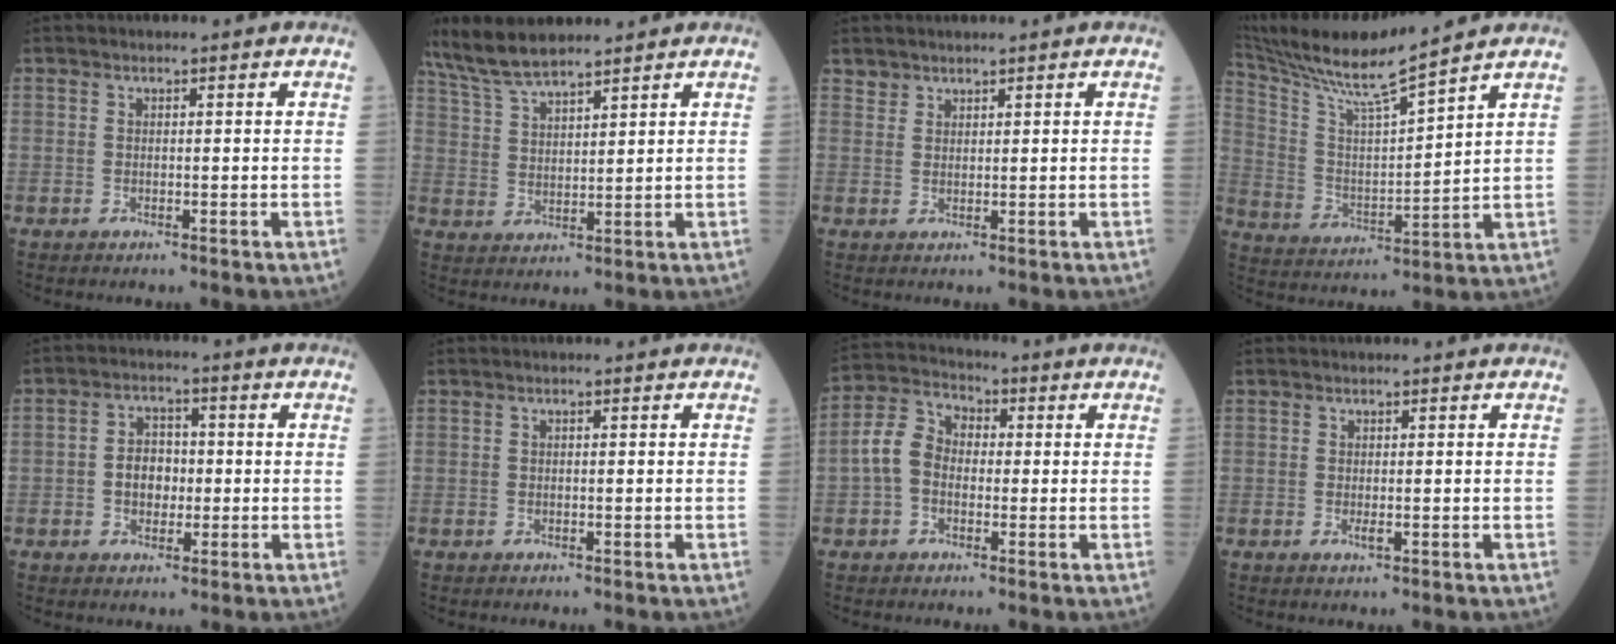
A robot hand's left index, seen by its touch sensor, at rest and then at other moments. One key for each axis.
{"total": 8.8, "fx": 7.7, "fy": 0.9, "fz": 4.0, "tx": -0.094, "ty": 0.019, "tz": 0.154}
{"total": 1.5, "fx": 1.4, "fy": 0.5, "fz": -0.2, "tx": 0.002, "ty": 0.007, "tz": 0.029}
{"total": 13.9, "fx": 12.6, "fy": -1.7, "fz": 5.7, "tx": -0.125, "ty": -0.002, "tz": 0.238}
{"total": 4.8, "fx": -0.8, "fy": 3.6, "fz": 3.2, "tx": -0.063, "ty": 0.013, "tz": -0.015}
{"total": 0.0}
{"total": 6.6, "fx": -0.9, "fy": 4.9, "fz": 4.3, "tx": -0.106, "ty": 0.028, "tz": -0.027}
{"total": 0.6, "fx": 0.0, "fy": 0.2, "fz": 0.6, "tx": -0.012, "ty": -0.003, "tz": 0.002}